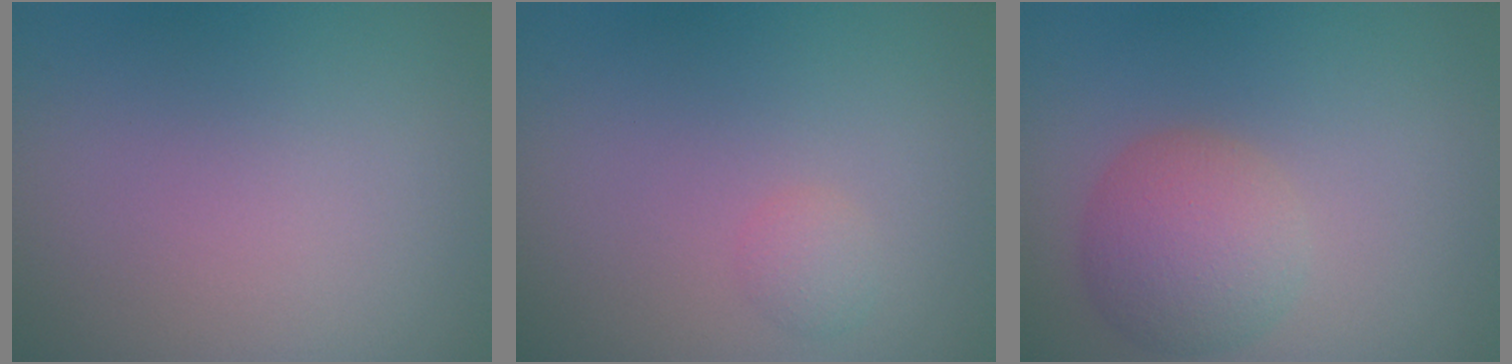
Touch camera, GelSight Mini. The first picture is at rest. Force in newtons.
{"total": 1.1, "press": 1.1, "slide": 0.1}
{"total": 4.5, "press": 4.5, "slide": 0.2}